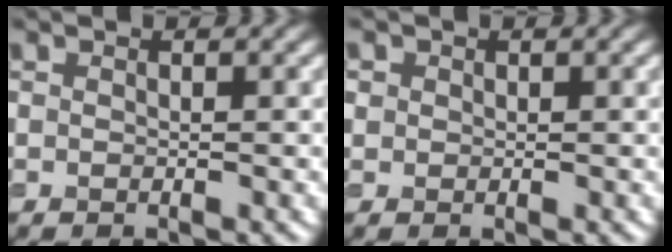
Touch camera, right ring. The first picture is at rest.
{"total": 0.8, "force": [0.2, 0.8, 0.2], "torque": [0.001, -0.003, 0.002]}